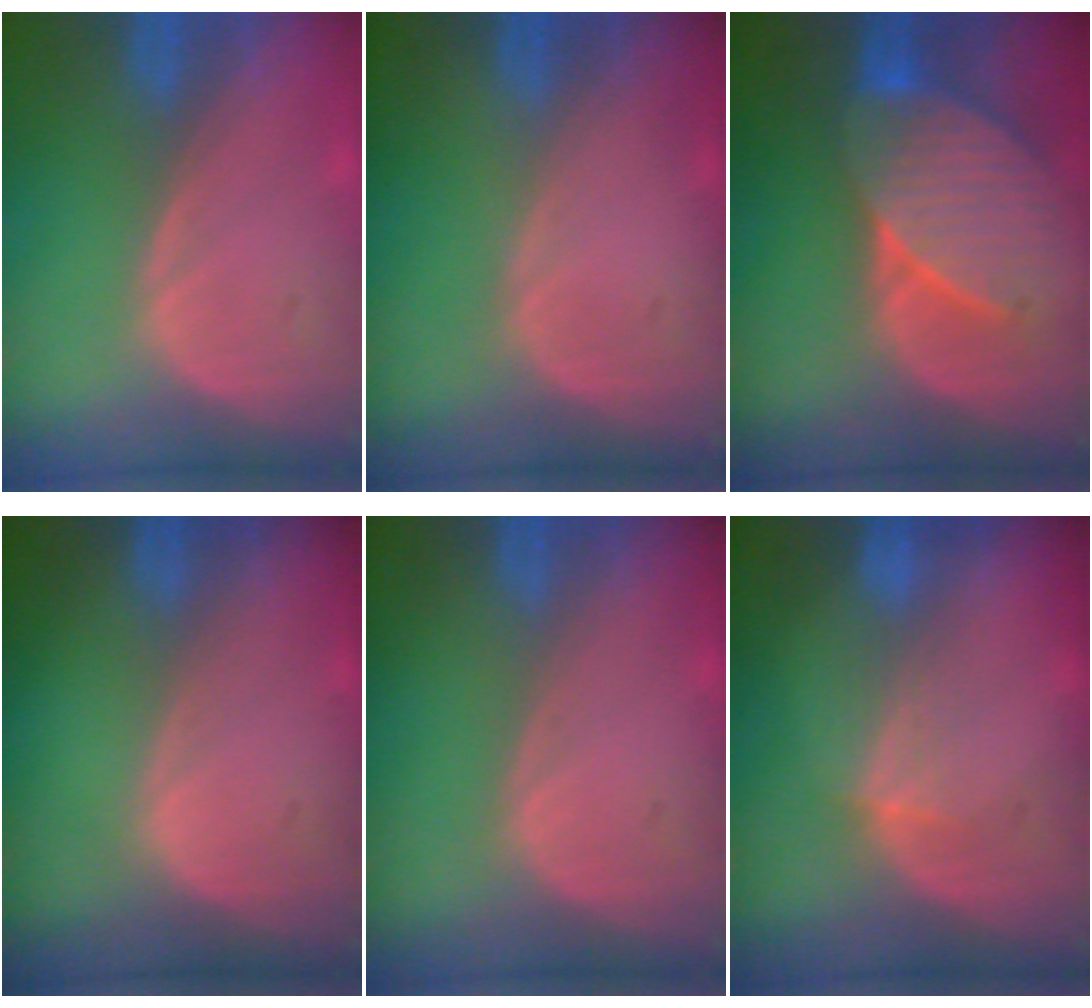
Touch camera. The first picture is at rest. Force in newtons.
{"total": 0.0}
{"total": 8.5, "press": 8.3, "slide": 1.5}
{"total": 0.0}
{"total": 0.0}
{"total": 3.0, "press": 2.8, "slide": 1.1}